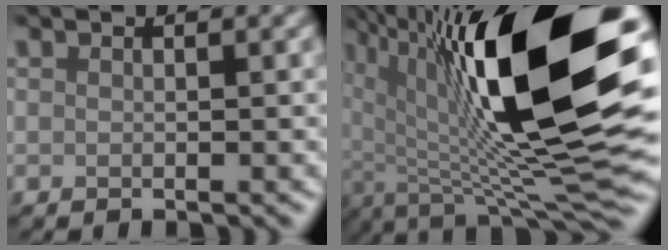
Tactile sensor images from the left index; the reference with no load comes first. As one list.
[{"total": 18.6, "force": [4.0, 6.2, 17.0], "torque": [-0.279, 0.001, 0.070]}]